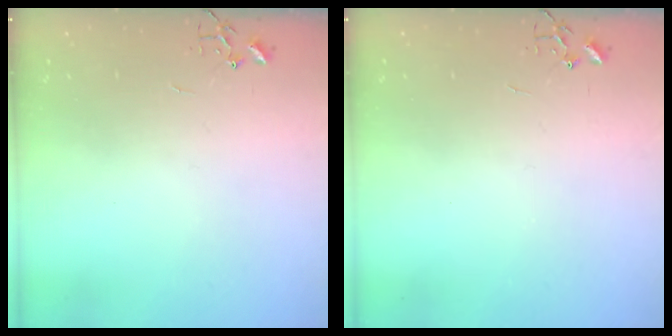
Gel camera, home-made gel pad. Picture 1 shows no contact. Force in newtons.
{"total": 0.0}